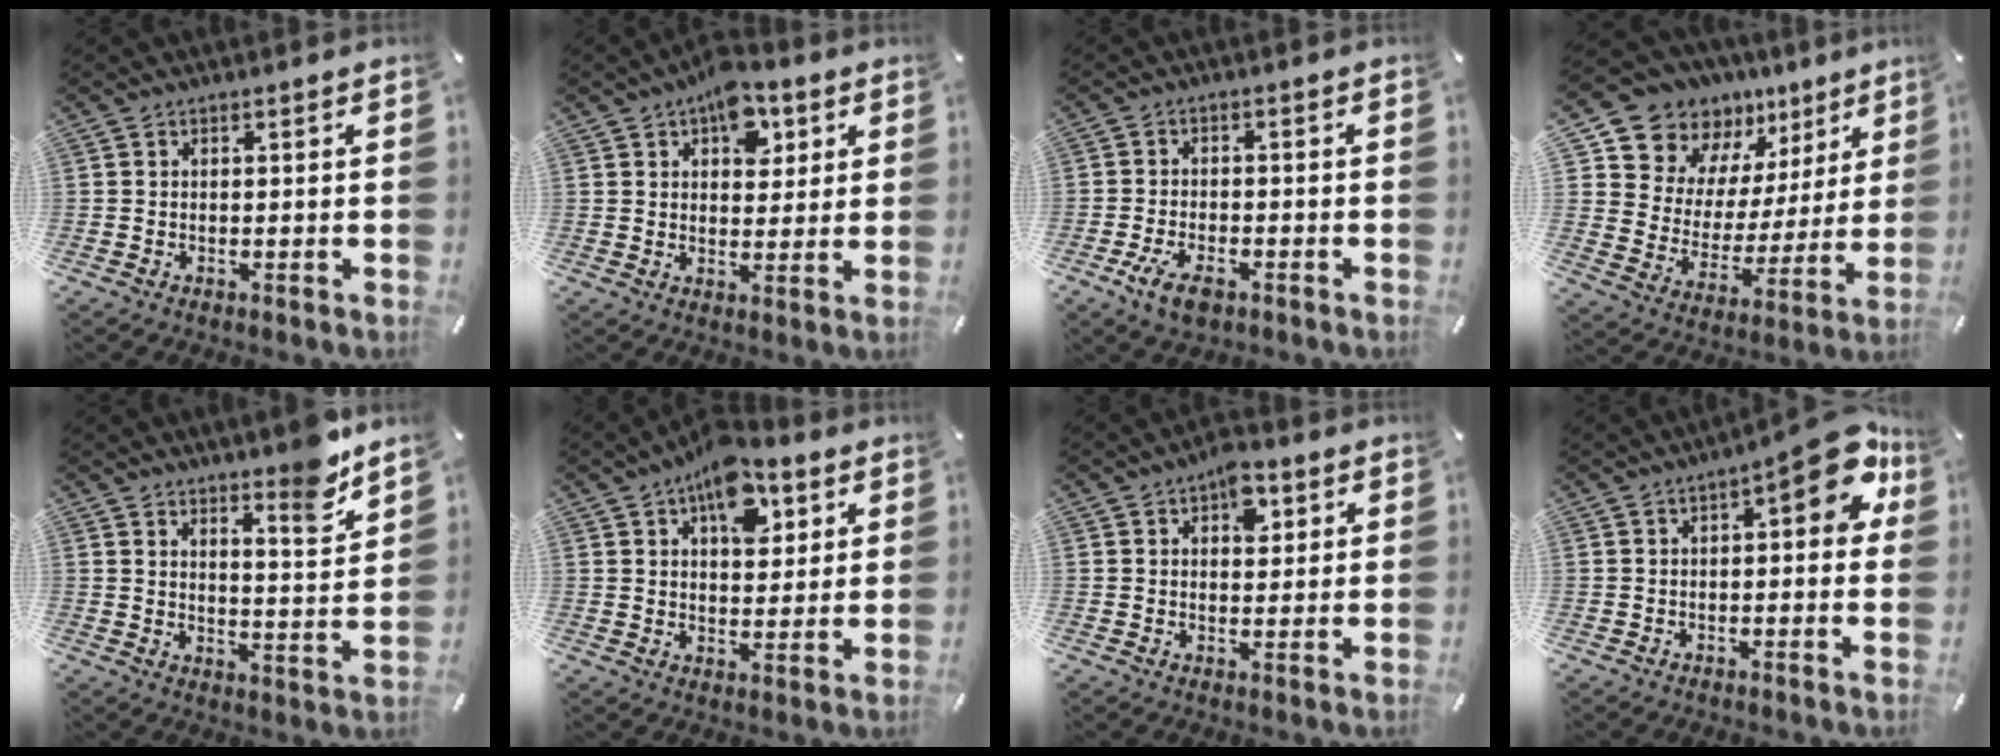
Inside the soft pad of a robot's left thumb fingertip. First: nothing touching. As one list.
[{"total": 9.2, "force": [4.5, 5.8, 5.5], "torque": [-0.056, -0.017, 0.073]}, {"total": 5.6, "force": [-3.0, 3.0, 3.6], "torque": [-0.082, 0.009, -0.056]}, {"total": 13.2, "force": [11.0, 7.3, 0.5], "torque": [-0.028, -0.112, 0.199]}, {"total": 8.9, "force": [7.8, 1.5, 4.1], "torque": [-0.042, -0.066, 0.130]}, {"total": 12.2, "force": [6.1, 7.1, 7.8], "torque": [-0.101, -0.021, 0.104]}, {"total": 6.0, "force": [2.5, 3.8, 4.0], "torque": [-0.037, -0.007, 0.036]}, {"total": 12.0, "force": [4.1, 4.6, 10.3], "torque": [-0.118, -0.028, 0.062]}]